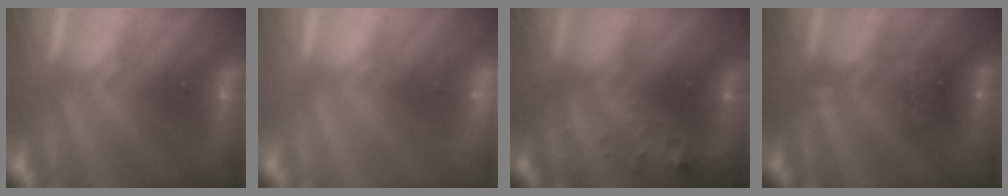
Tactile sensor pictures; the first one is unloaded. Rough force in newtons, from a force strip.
{"total": 2.3}
{"total": 7.0}
{"total": 2.5}